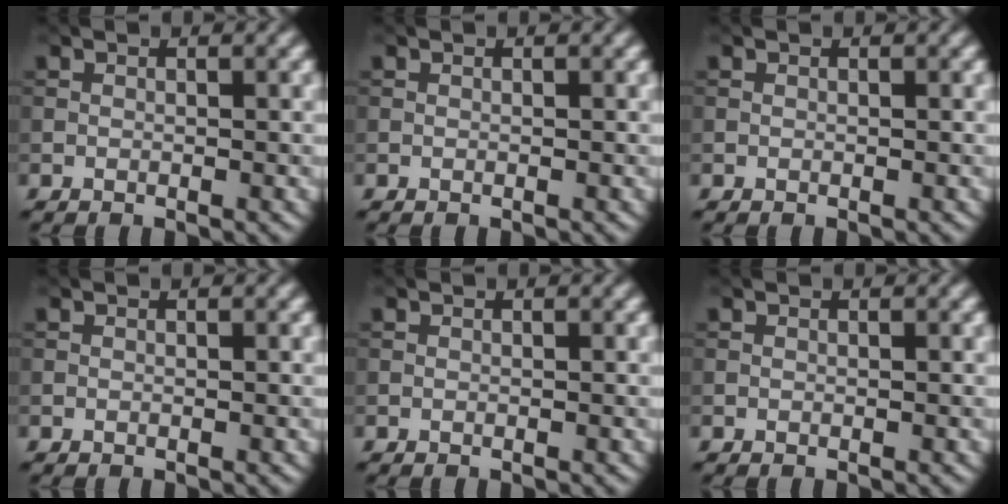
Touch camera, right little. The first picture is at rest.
{"total": 0.0}
{"total": 0.0}
{"total": 0.0}
{"total": 0.0}
{"total": 0.0}